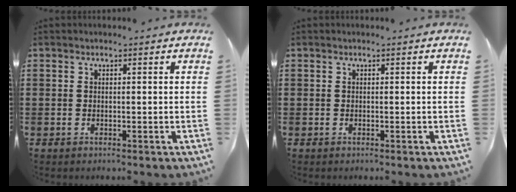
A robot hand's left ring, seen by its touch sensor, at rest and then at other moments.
{"total": 0.0}